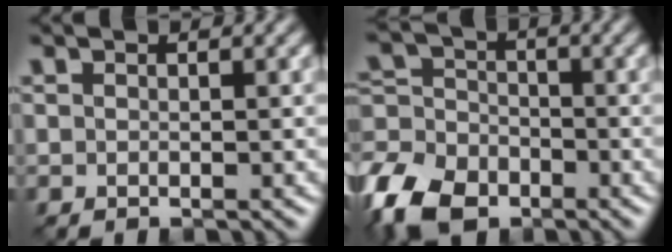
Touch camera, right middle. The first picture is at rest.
{"total": 9.5, "force": [-6.1, 5.8, 4.4], "torque": [-0.106, -0.014, -0.120]}